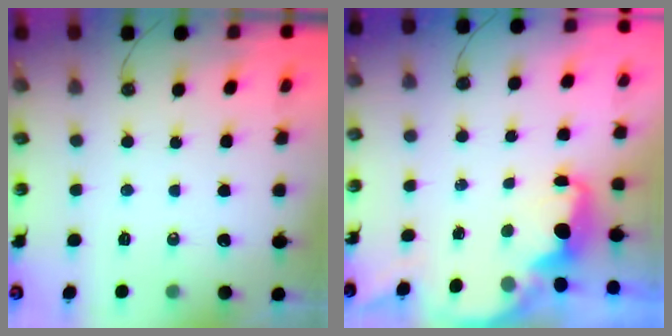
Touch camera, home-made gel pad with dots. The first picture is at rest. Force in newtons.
{"total": 2.3, "press": 2.2, "slide": 0.9}